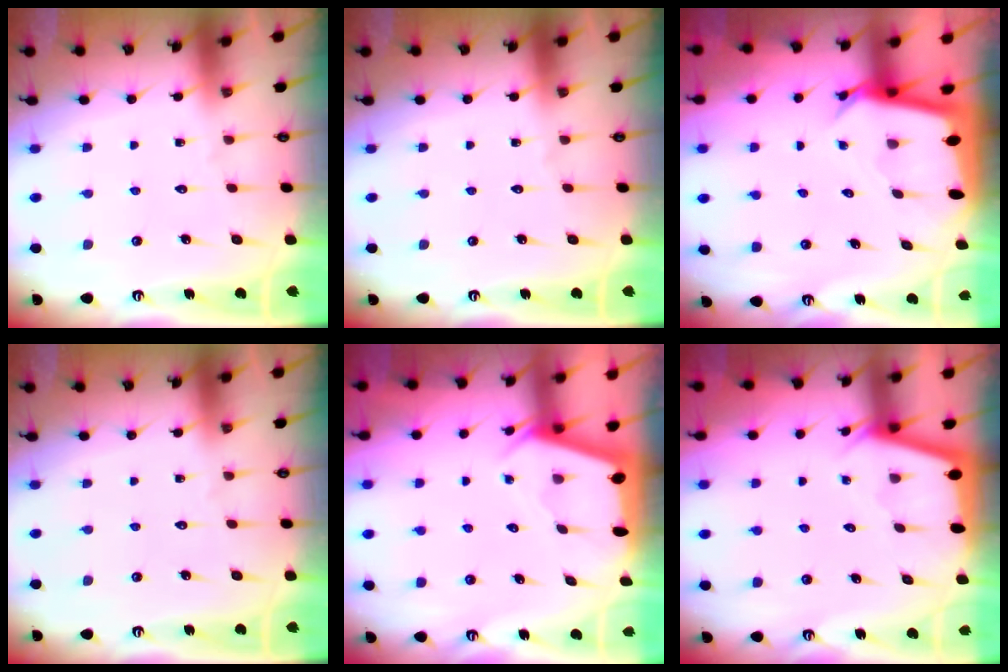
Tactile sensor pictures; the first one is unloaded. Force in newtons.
{"total": 0.0}
{"total": 3.6, "press": 3.6, "slide": 0.1}
{"total": 0.0}
{"total": 2.4, "press": 2.4, "slide": 0.3}
{"total": 2.7, "press": 2.7, "slide": 0.2}